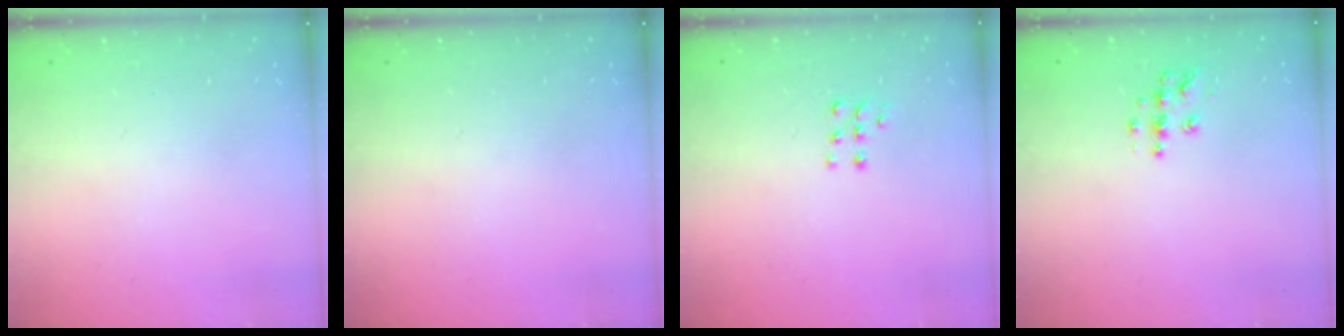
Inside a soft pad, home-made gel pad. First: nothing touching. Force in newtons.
{"total": 0.0}
{"total": 6.1, "press": 6.0, "slide": 0.5}
{"total": 8.7, "press": 8.7, "slide": 0.5}